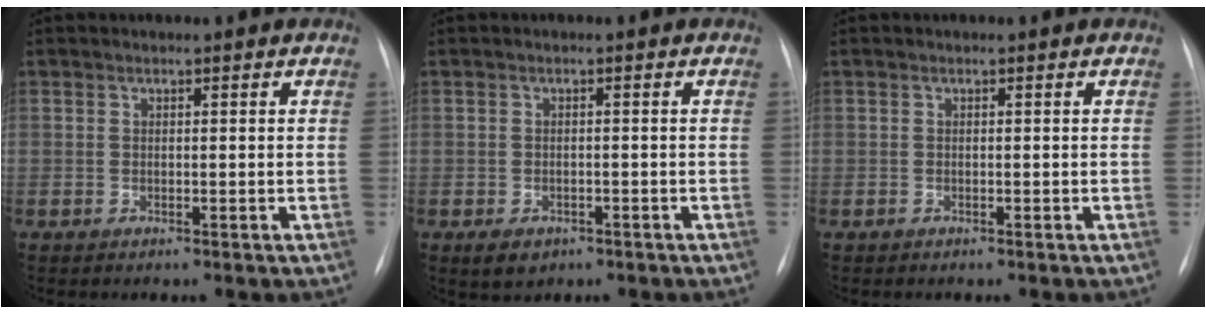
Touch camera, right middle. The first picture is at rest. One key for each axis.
{"total": 3.1, "fx": -1.7, "fy": 2.1, "fz": 1.5, "tx": -0.023, "ty": -0.001, "tz": -0.015}
{"total": 0.8, "fx": 0.7, "fy": 0.1, "fz": 0.0, "tx": -0.004, "ty": 0.001, "tz": 0.014}